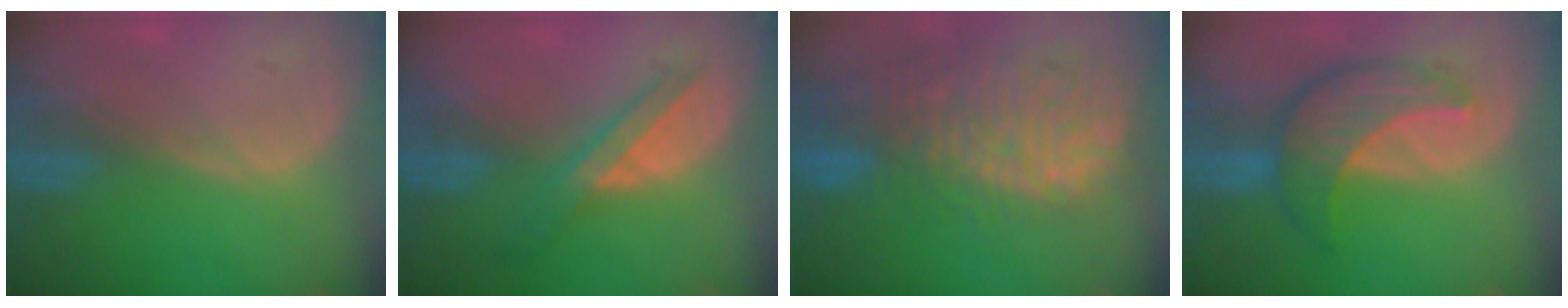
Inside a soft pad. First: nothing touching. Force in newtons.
{"total": 5.8, "press": 5.3, "slide": 2.3}
{"total": 13.8, "press": 11.6, "slide": 7.5}
{"total": 7.9, "press": 7.6, "slide": 2.2}